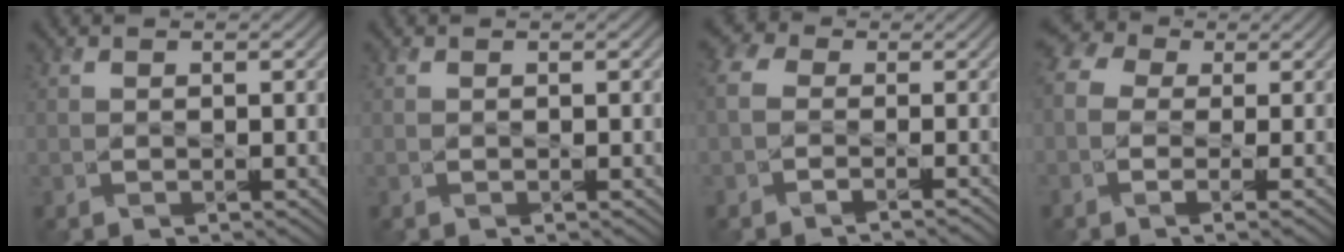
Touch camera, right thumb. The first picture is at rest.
{"total": 0.0}
{"total": 3.9, "force": [-1.3, 2.8, 2.4], "torque": [-0.061, 0.001, -0.038]}
{"total": 6.5, "force": [-1.0, 3.9, 5.1], "torque": [-0.129, 0.004, -0.025]}